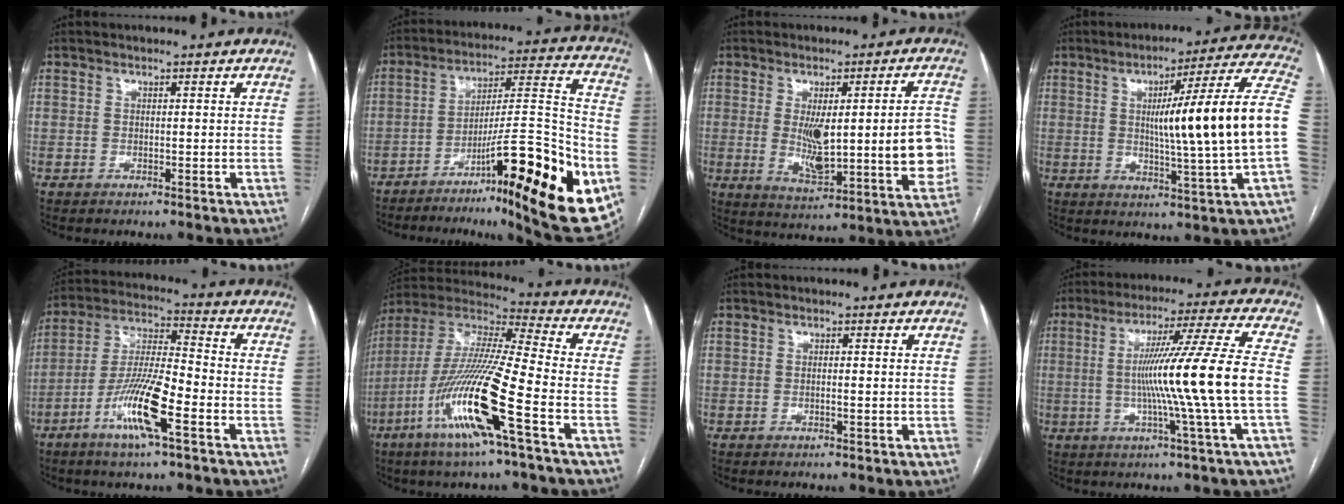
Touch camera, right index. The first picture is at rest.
{"total": 25.4, "force": [-11.0, 2.9, 22.7], "torque": [-0.271, 0.013, -0.161]}
{"total": 15.2, "force": [-0.2, 3.6, 14.8], "torque": [-0.211, 0.001, 0.009]}
{"total": 19.0, "force": [0.4, -1.5, 18.9], "torque": [-0.265, 0.008, -0.006]}
{"total": 12.4, "force": [-5.7, 1.3, 11.0], "torque": [-0.216, -0.007, -0.109]}
{"total": 18.8, "force": [-7.8, 0.4, 17.1], "torque": [-0.365, -0.025, -0.156]}
{"total": 0.6, "force": [-0.2, 0.0, 0.5], "torque": [-0.008, 0.001, -0.003]}
{"total": 15.3, "force": [-1.8, -2.9, 14.9], "torque": [-0.247, -0.004, -0.033]}